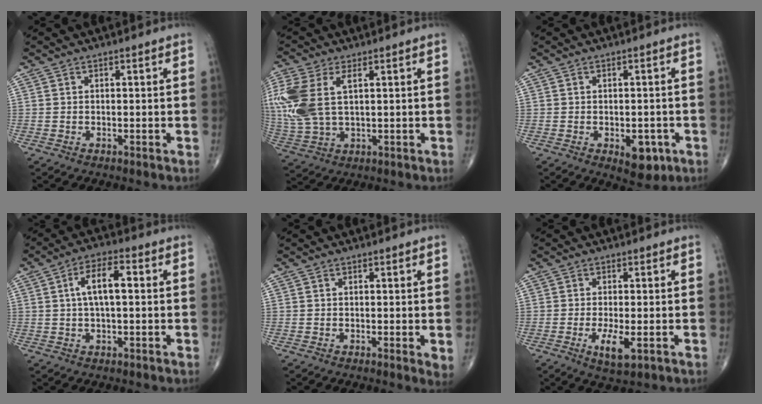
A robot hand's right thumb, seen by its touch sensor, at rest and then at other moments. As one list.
[{"total": 14.1, "force": [3.4, 7.7, 11.4], "torque": [-0.293, 0.002, 0.072]}, {"total": 5.6, "force": [-2.0, 3.1, 4.2], "torque": [-0.035, 0.003, -0.016]}, {"total": 7.3, "force": [1.0, 2.9, 6.6], "torque": [-0.113, 0.014, 0.012]}, {"total": 2.2, "force": [0.1, 0.5, 2.1], "torque": [-0.032, -0.009, 0.000]}, {"total": 4.9, "force": [-1.5, 1.5, 4.4], "torque": [-0.084, -0.012, -0.023]}]